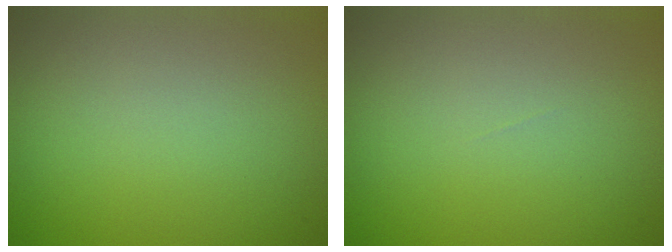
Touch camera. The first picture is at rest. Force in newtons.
{"total": 0.0}